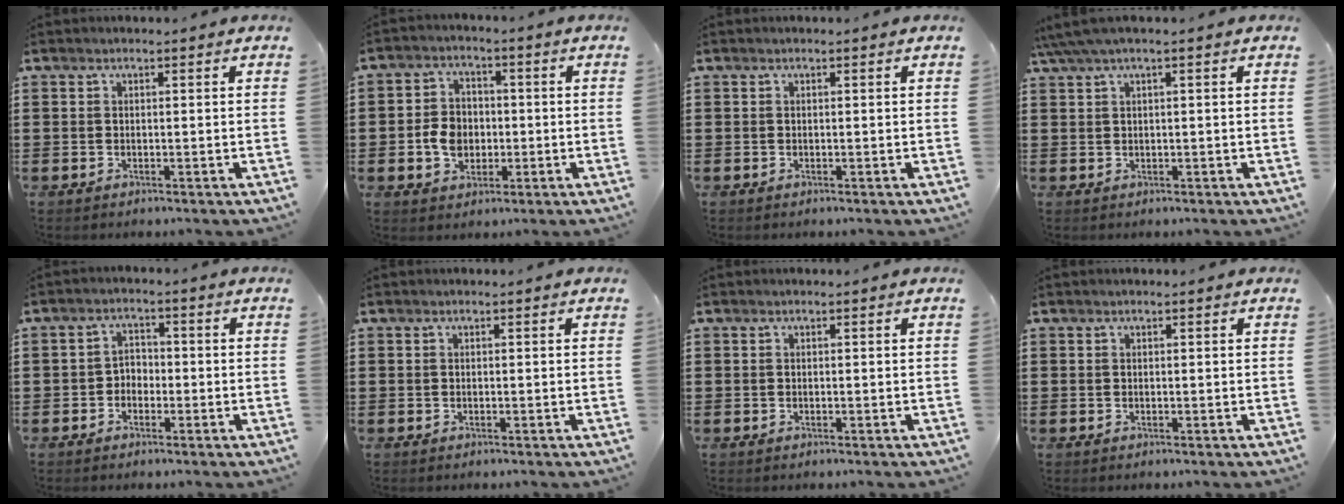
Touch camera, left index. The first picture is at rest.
{"total": 5.6, "force": [-1.0, 4.4, 3.2], "torque": [-0.083, 0.006, -0.023]}
{"total": 0.0}
{"total": 2.0, "force": [0.6, 0.1, 1.9], "torque": [-0.044, -0.004, 0.008]}
{"total": 2.3, "force": [-1.4, 1.7, 0.8], "torque": [-0.020, 0.009, -0.033]}
{"total": 0.0}
{"total": 0.0}
{"total": 0.0}